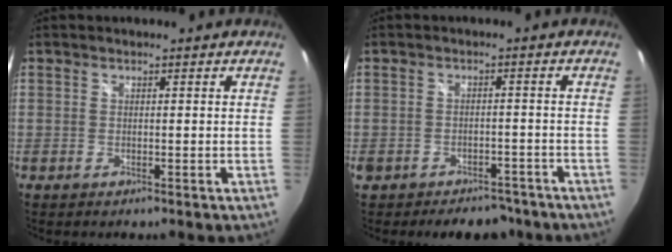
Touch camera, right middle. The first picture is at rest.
{"total": 9.0, "force": [-6.8, 5.1, 3.0], "torque": [-0.077, 0.004, -0.082]}